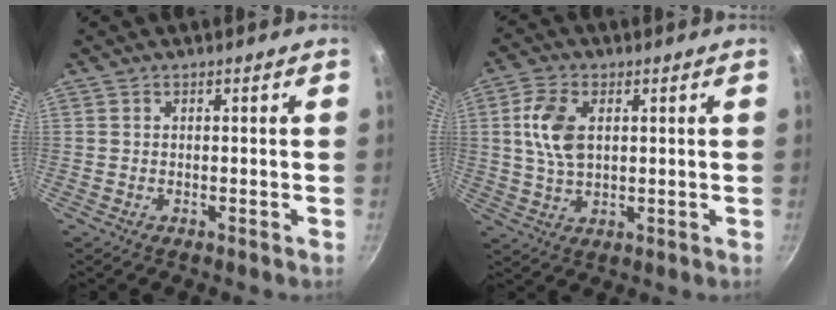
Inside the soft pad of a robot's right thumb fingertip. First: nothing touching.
{"total": 8.8, "force": [1.9, 5.3, 6.7], "torque": [-0.124, 0.001, 0.035]}